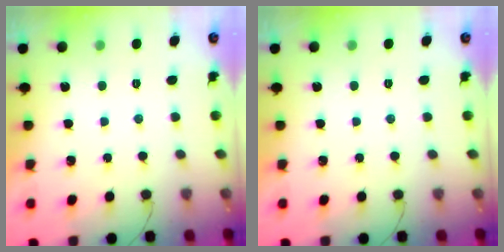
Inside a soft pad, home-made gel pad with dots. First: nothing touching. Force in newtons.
{"total": 0.0}